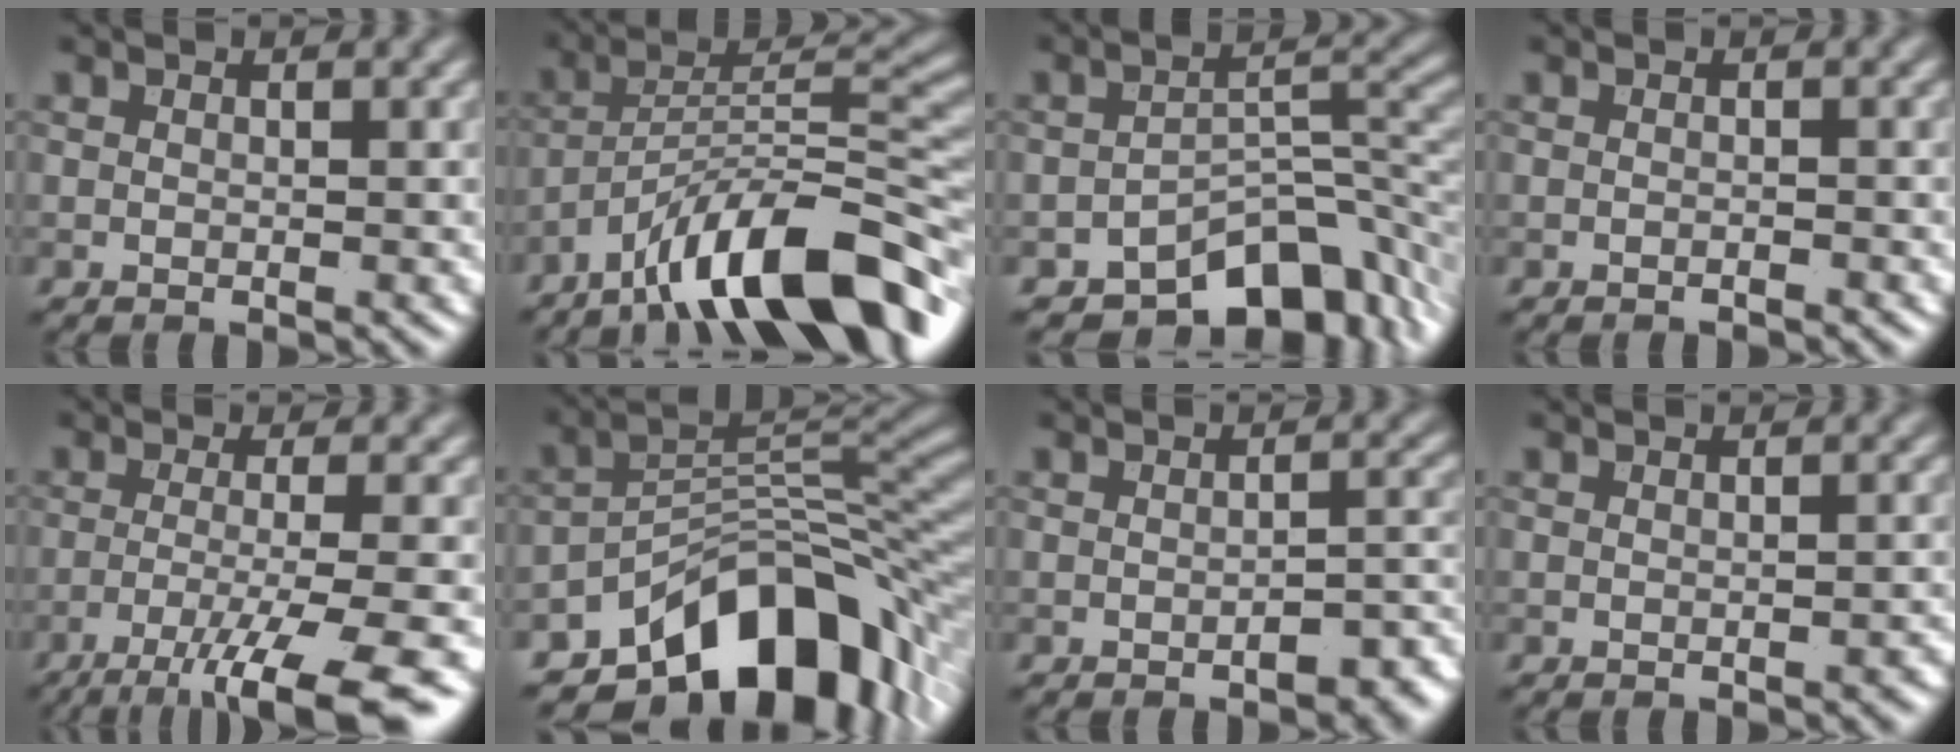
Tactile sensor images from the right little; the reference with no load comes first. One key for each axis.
{"total": 12.0, "fx": -8.2, "fy": 2.8, "fz": 8.2, "tx": -0.125, "ty": 0.019, "tz": -0.150}
{"total": 8.3, "fx": -6.2, "fy": 3.7, "fz": 4.1, "tx": -0.033, "ty": -0.009, "tz": -0.107}
{"total": 0.6, "fx": -0.6, "fy": 0.1, "fz": 0.2, "tx": -0.001, "ty": 0.001, "tz": -0.010}
{"total": 8.5, "fx": -4.7, "fy": 1.5, "fz": 6.9, "tx": -0.100, "ty": -0.006, "tz": -0.087}
{"total": 11.9, "fx": -7.2, "fy": 6.0, "fz": 7.3, "tx": -0.089, "ty": 0.000, "tz": -0.133}
{"total": 2.7, "fx": -1.5, "fy": 1.1, "fz": 2.0, "tx": -0.024, "ty": 0.006, "tz": -0.019}
{"total": 0.8, "fx": -0.6, "fy": 0.2, "fz": 0.5, "tx": -0.007, "ty": 0.001, "tz": -0.006}